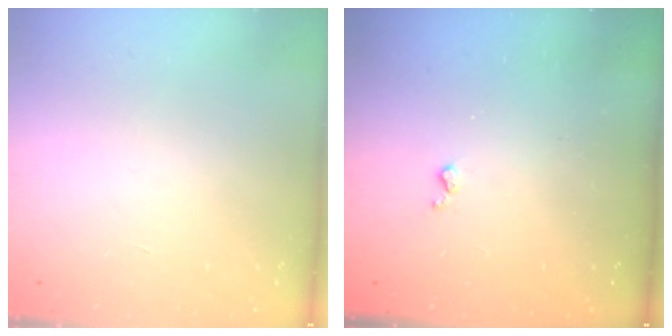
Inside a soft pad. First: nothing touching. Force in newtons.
{"total": 2.9, "press": 2.9, "slide": 0.5}